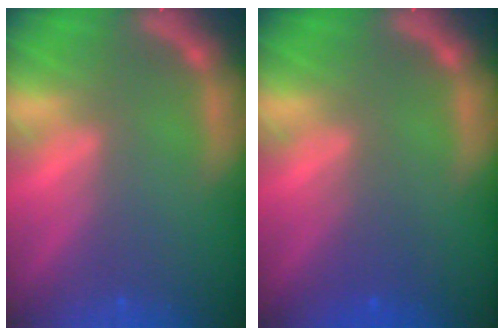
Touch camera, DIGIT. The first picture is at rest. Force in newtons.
{"total": 2.0}